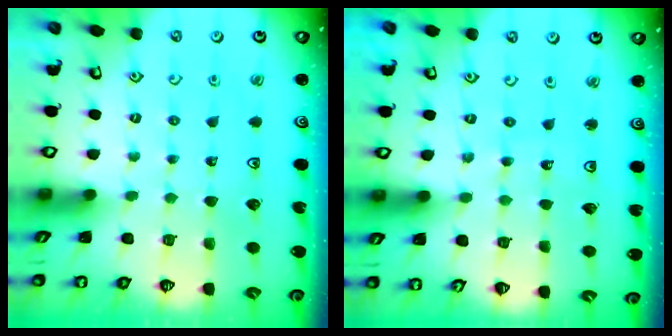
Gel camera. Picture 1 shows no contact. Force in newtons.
{"total": 5.9, "press": 5.9, "slide": 0.5}